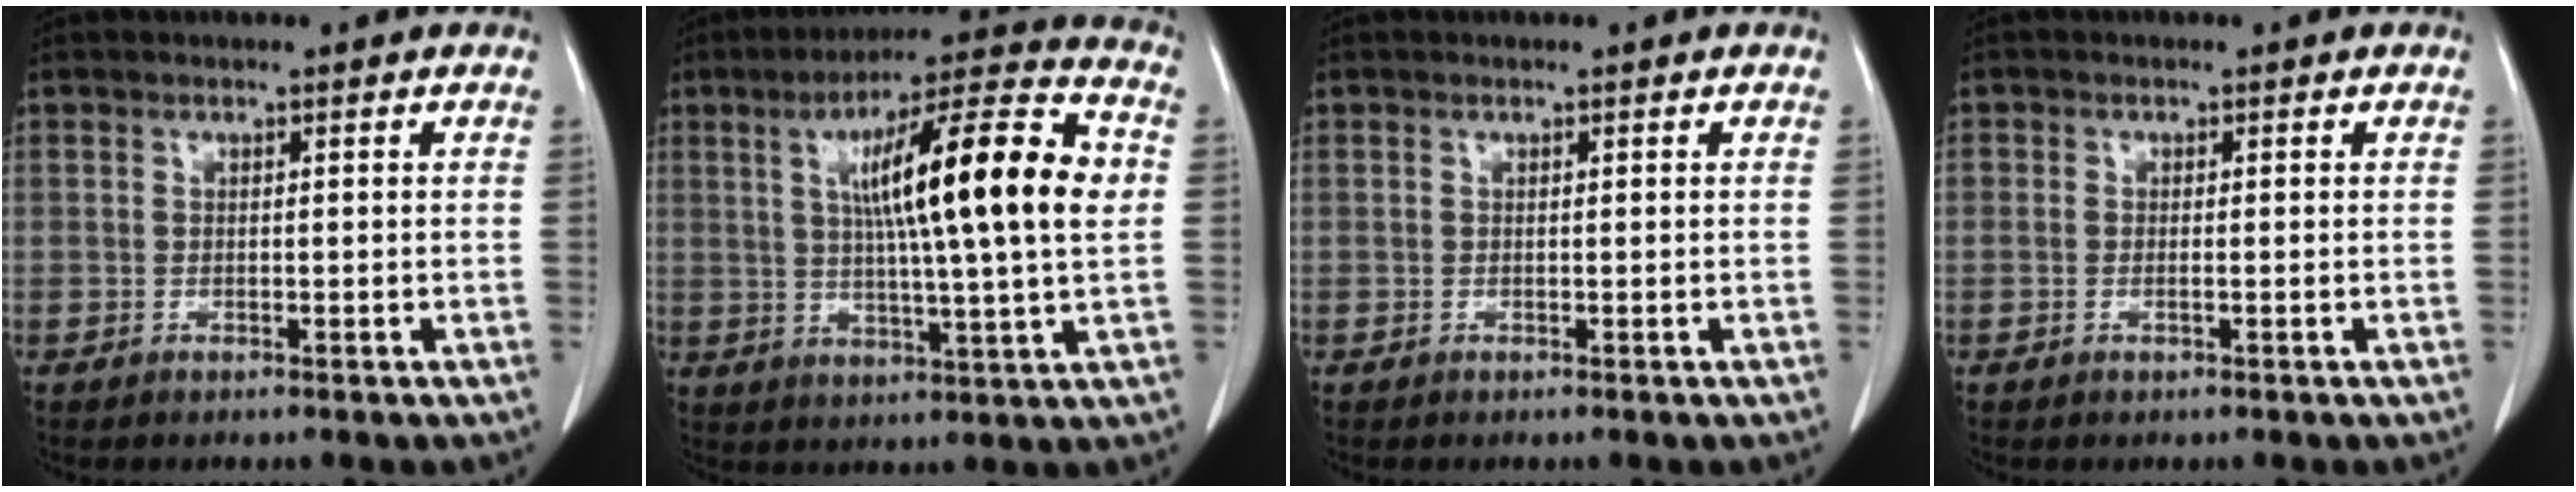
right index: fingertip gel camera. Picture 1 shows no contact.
{"total": 19.1, "force": [3.0, 0.9, 18.8], "torque": [-0.295, 0.020, 0.039]}
{"total": 0.0}
{"total": 1.3, "force": [-0.2, 0.7, 1.0], "torque": [-0.020, -0.001, -0.001]}